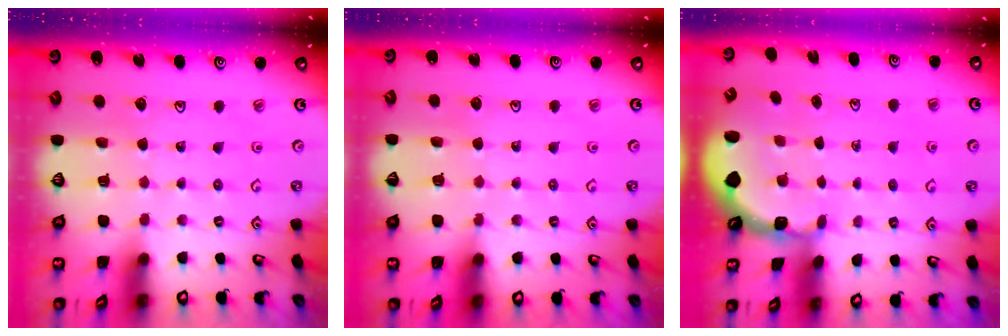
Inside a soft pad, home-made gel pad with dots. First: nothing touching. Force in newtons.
{"total": 3.4, "press": 3.4, "slide": 0.6}
{"total": 1.2, "press": 1.1, "slide": 0.4}